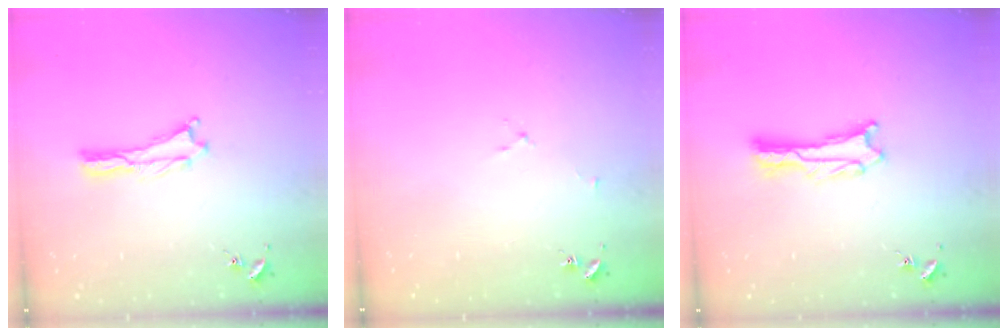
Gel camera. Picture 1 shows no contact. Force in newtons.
{"total": 1.9, "press": 1.9, "slide": 0.3}
{"total": 1.1, "press": 1.1, "slide": 0.2}